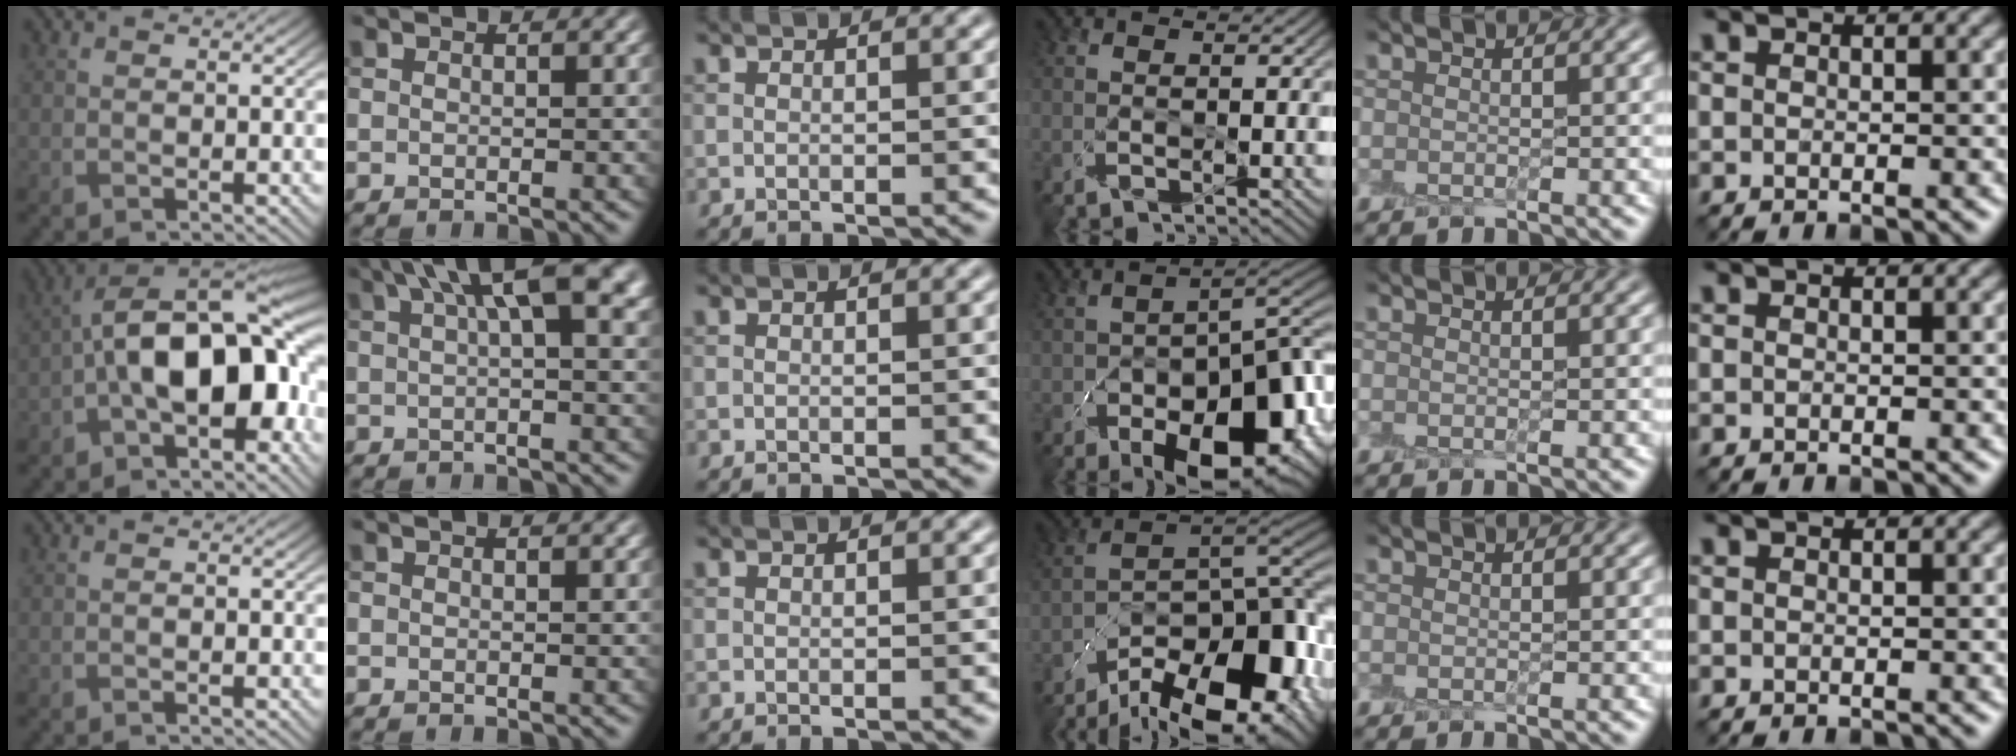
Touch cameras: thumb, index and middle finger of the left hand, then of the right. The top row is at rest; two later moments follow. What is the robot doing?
{"motion": "peel", "object": "plastic screen protector"}